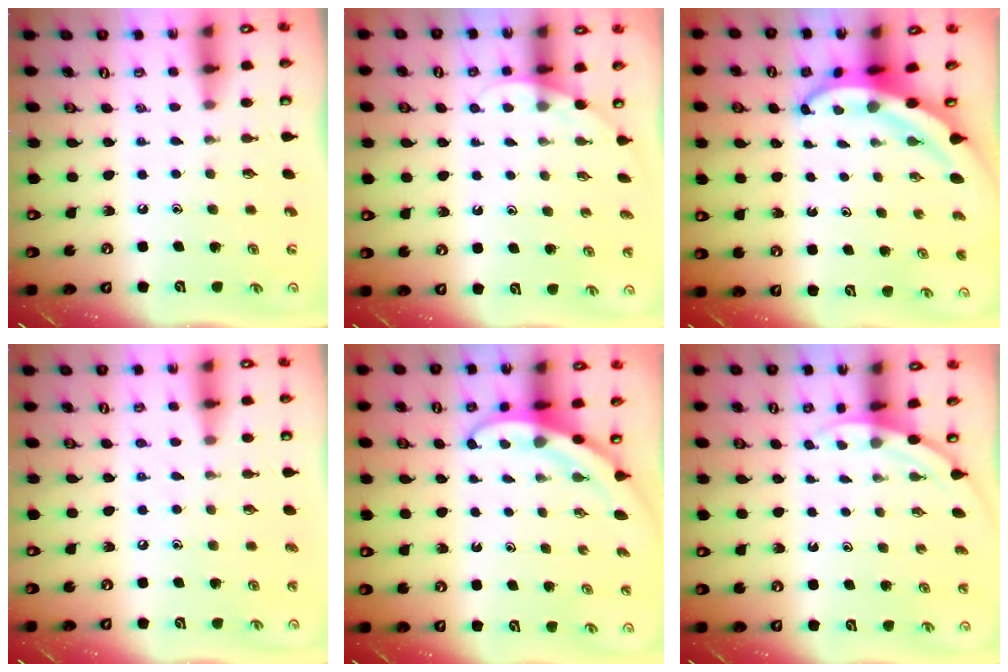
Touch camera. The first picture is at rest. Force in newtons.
{"total": 2.8, "press": 2.8, "slide": 0.1}
{"total": 5.2, "press": 5.2, "slide": 0.6}
{"total": 4.4, "press": 4.4, "slide": 0.4}
{"total": 3.8, "press": 3.8, "slide": 0.3}
{"total": 2.6, "press": 2.6, "slide": 0.1}